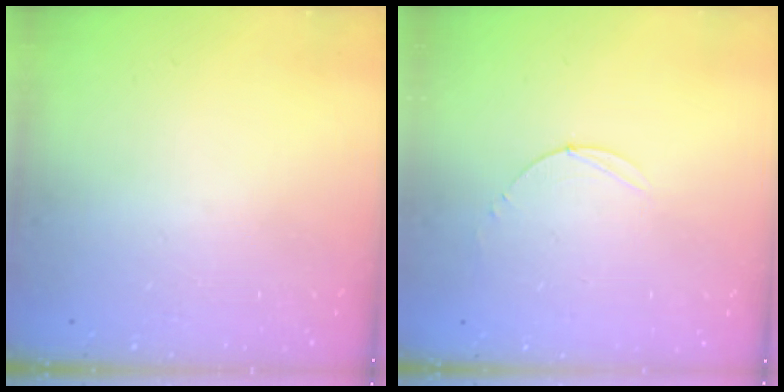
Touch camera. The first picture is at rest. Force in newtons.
{"total": 2.8, "press": 2.8, "slide": 0.3}